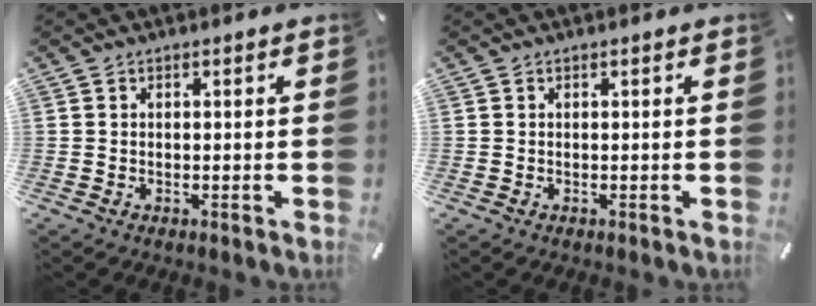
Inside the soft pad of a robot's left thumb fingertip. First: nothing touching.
{"total": 0.0}